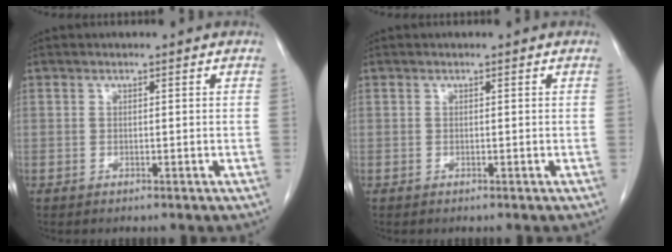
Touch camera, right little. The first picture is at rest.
{"total": 0.0}